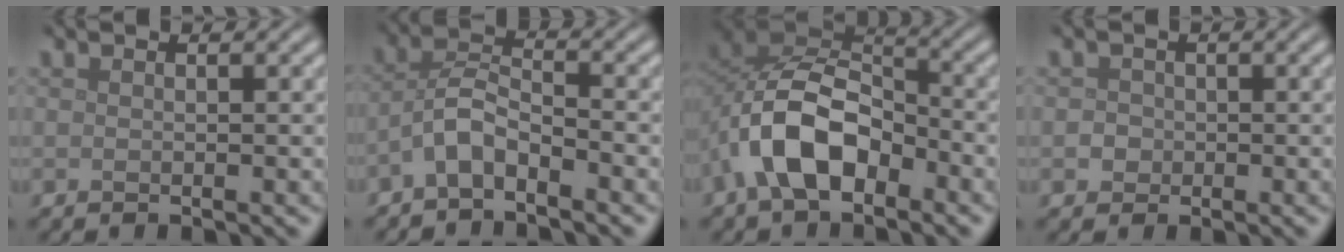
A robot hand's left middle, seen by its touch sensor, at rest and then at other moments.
{"total": 3.2, "force": [-2.2, 1.1, 2.0], "torque": [-0.039, 0.012, -0.053]}
{"total": 7.9, "force": [-3.4, 4.4, 5.5], "torque": [-0.101, 0.015, -0.069]}
{"total": 1.2, "force": [-0.3, 1.1, 0.3], "torque": [0.006, -0.001, -0.007]}